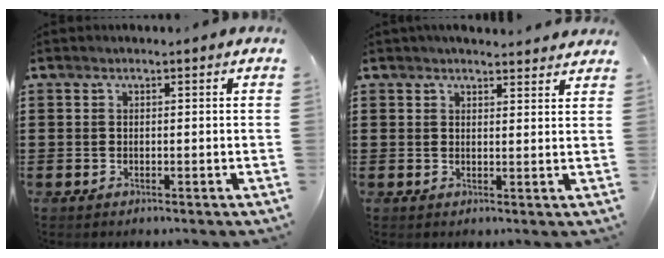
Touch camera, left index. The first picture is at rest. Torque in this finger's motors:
{"motor_torque": [0.40, -1.74, -0.57, -0.21]}